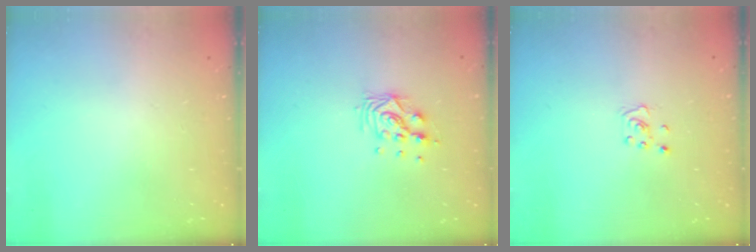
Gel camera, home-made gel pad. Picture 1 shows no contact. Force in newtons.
{"total": 8.8, "press": 8.7, "slide": 0.9}
{"total": 2.8, "press": 2.8, "slide": 0.3}